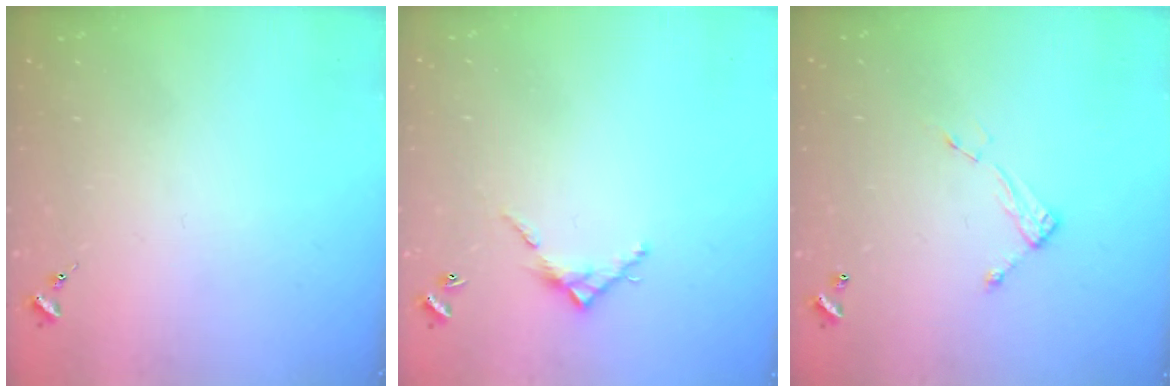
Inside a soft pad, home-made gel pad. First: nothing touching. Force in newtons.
{"total": 6.3, "press": 6.3, "slide": 0.5}
{"total": 4.7, "press": 4.6, "slide": 0.4}